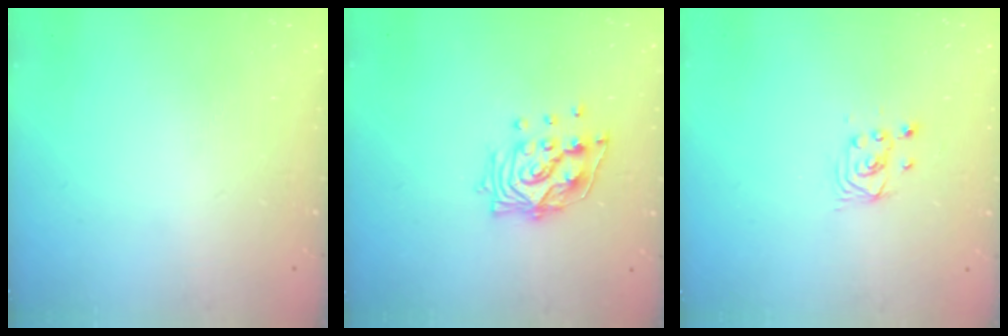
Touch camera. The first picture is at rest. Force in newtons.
{"total": 11.7, "press": 11.6, "slide": 1.4}
{"total": 2.2, "press": 2.2, "slide": 0.3}